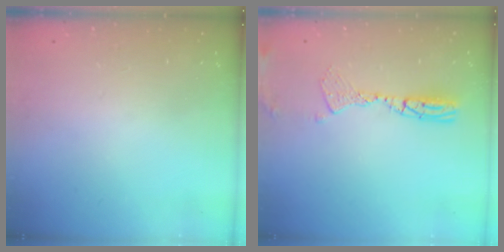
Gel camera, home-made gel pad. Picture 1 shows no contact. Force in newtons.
{"total": 10.0, "press": 9.7, "slide": 2.6}